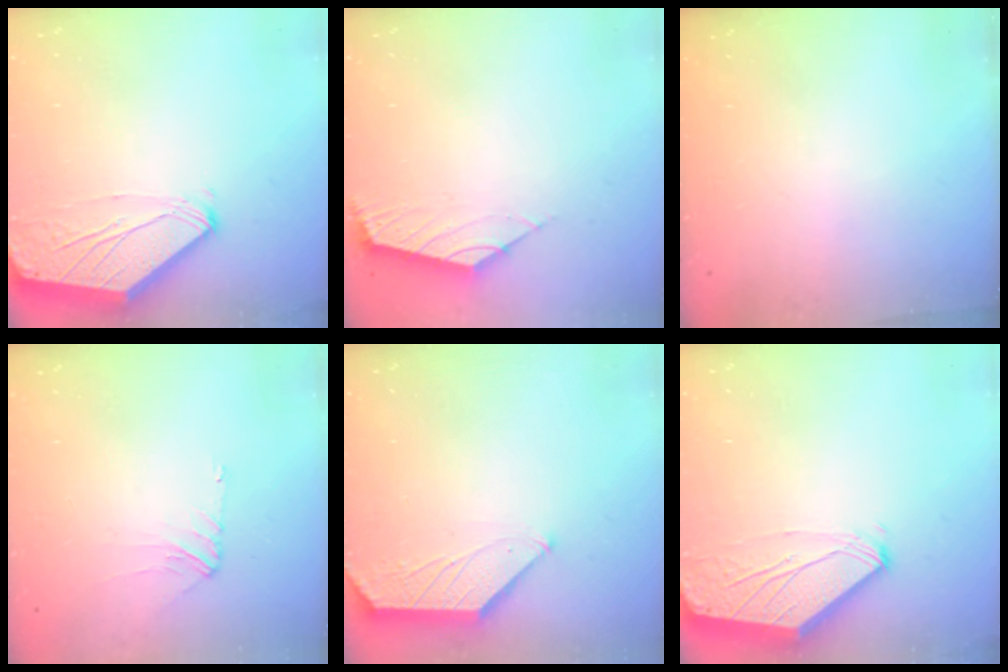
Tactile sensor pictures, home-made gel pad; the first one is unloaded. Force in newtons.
{"total": 2.5, "press": 2.4, "slide": 0.6}
{"total": 0.0}
{"total": 2.8, "press": 2.7, "slide": 0.5}
{"total": 1.5, "press": 1.4, "slide": 0.4}
{"total": 0.0}